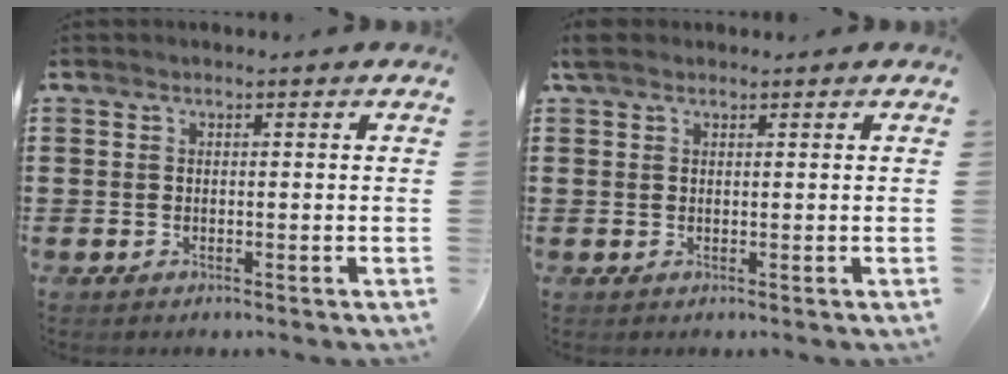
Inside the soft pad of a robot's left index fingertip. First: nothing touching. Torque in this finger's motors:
{"motor_torque": [0.39, -0.42, 0.18, 0.03]}